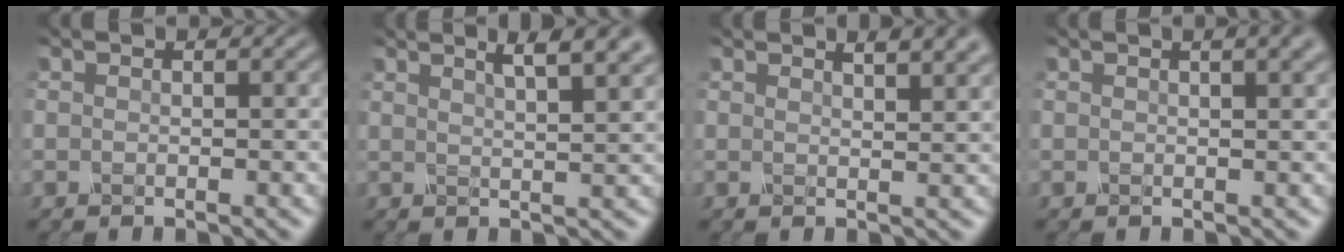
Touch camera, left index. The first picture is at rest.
{"total": 6.2, "force": [3.8, 2.1, 4.4], "torque": [-0.029, 0.030, 0.023]}
{"total": 4.4, "force": [2.9, 1.7, 2.9], "torque": [-0.012, 0.020, 0.015]}
{"total": 4.3, "force": [2.3, 1.7, 3.3], "torque": [-0.025, 0.020, 0.006]}